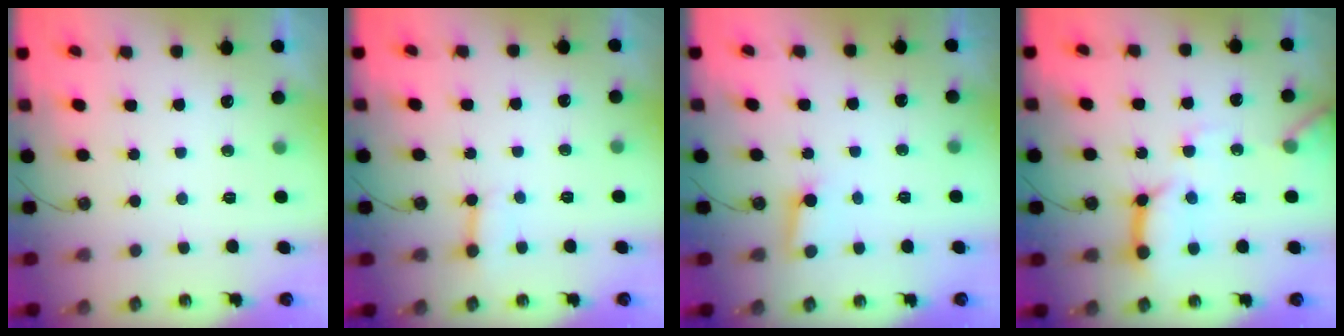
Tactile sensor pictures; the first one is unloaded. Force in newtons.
{"total": 3.9, "press": 3.9, "slide": 0.3}
{"total": 3.0, "press": 2.9, "slide": 0.3}
{"total": 14.7, "press": 14.6, "slide": 1.6}